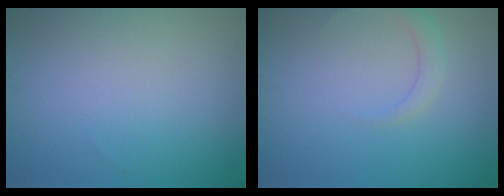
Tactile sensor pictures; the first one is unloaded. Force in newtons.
{"total": 1.6, "press": 1.6, "slide": 0.1}